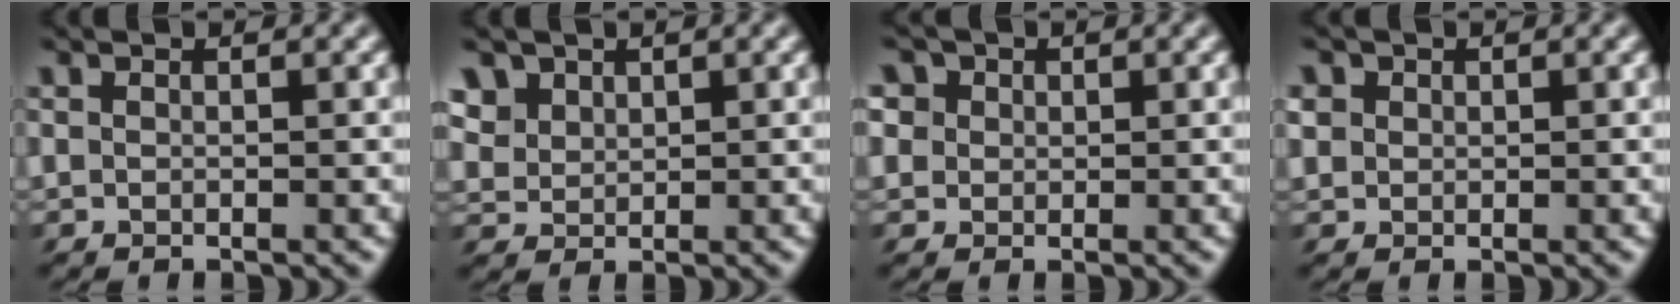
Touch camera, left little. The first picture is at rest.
{"total": 2.4, "force": [1.3, 1.6, 1.3], "torque": [-0.045, 0.020, 0.017]}
{"total": 4.7, "force": [1.7, 3.9, 2.0], "torque": [-0.057, 0.023, 0.017]}
{"total": 2.9, "force": [0.6, 2.5, 1.3], "torque": [-0.054, 0.024, 0.012]}